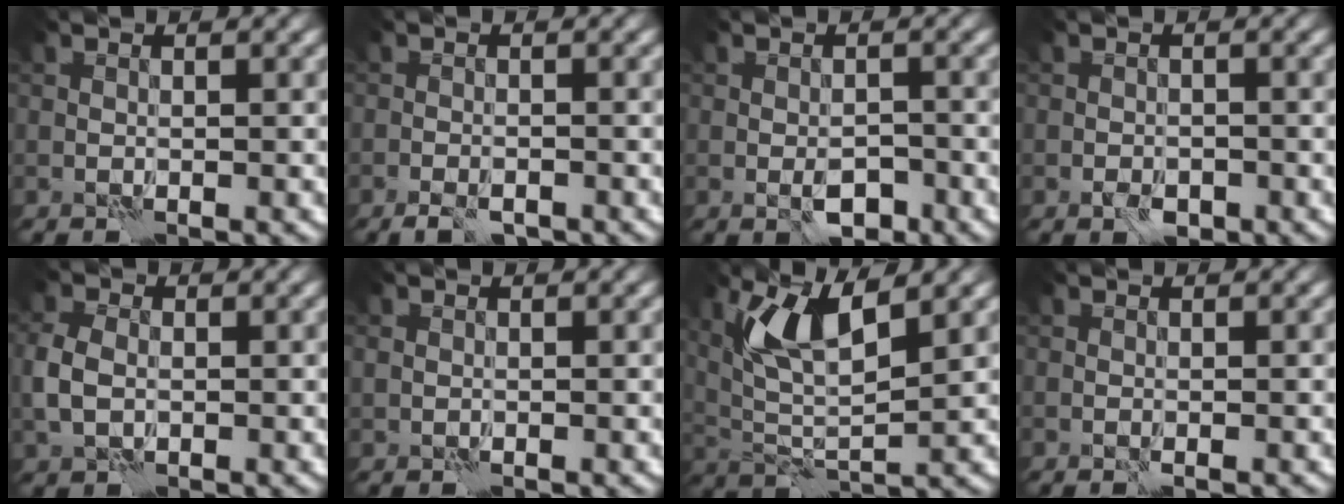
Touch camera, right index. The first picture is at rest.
{"total": 2.6, "force": [-1.9, 1.0, 1.5], "torque": [-0.029, 0.001, -0.033]}
{"total": 2.7, "force": [-1.3, 1.3, 2.0], "torque": [-0.031, 0.001, -0.021]}
{"total": 1.6, "force": [-0.9, 1.0, 0.9], "torque": [-0.016, -0.001, -0.018]}
{"total": 3.3, "force": [-0.4, 2.5, 2.2], "torque": [-0.060, 0.000, -0.014]}
{"total": 0.8, "force": [0.1, 0.7, 0.2], "torque": [-0.002, -0.004, 0.001]}
{"total": 6.0, "force": [3.0, 1.8, 4.8], "torque": [-0.108, -0.009, 0.060]}
{"total": 0.6, "force": [-0.4, 0.1, 0.5], "torque": [-0.009, -0.002, -0.006]}